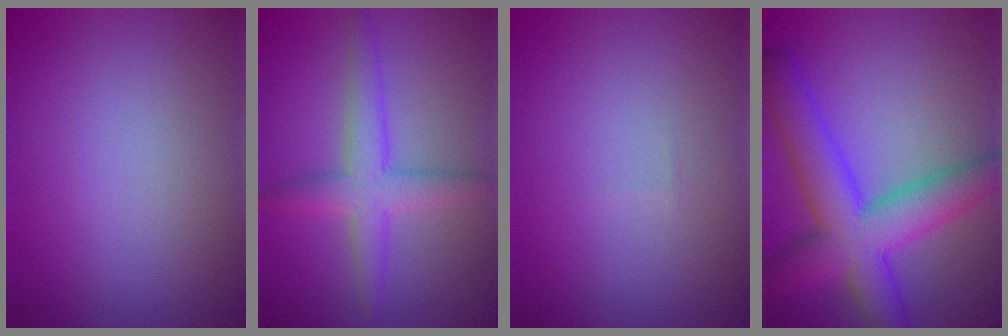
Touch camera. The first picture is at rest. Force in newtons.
{"total": 3.8, "press": 3.8, "slide": 0.1}
{"total": 0.0}
{"total": 8.6, "press": 8.6, "slide": 0.4}